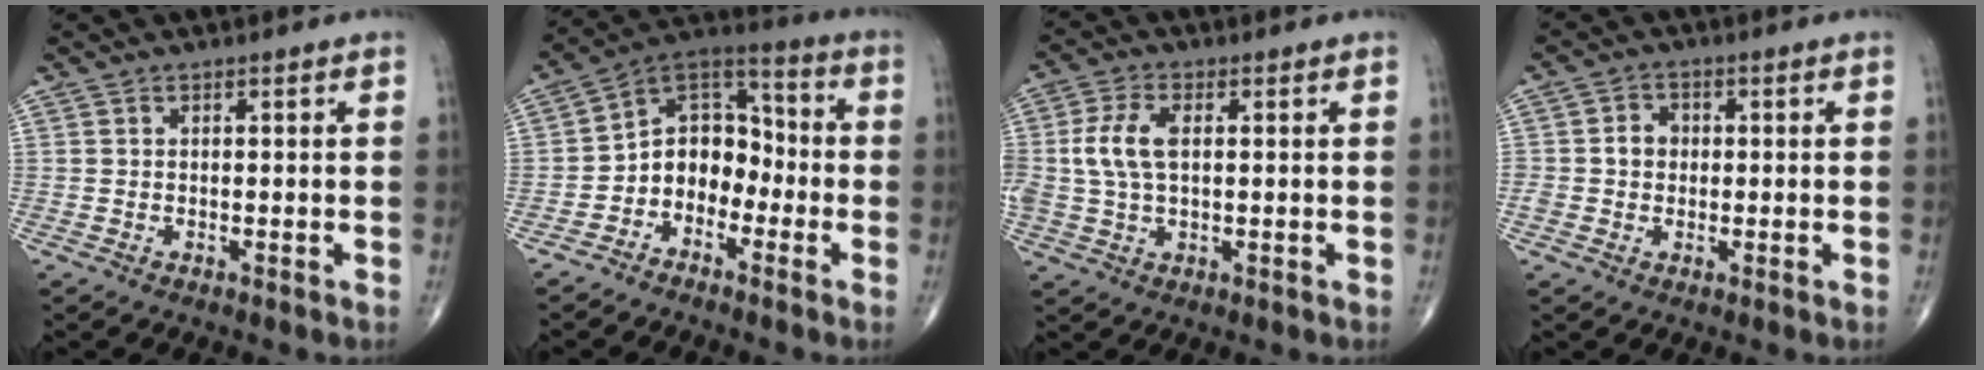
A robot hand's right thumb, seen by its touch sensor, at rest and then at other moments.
{"total": 10.4, "force": [-3.2, 8.0, 5.9], "torque": [-0.057, 0.064, -0.074]}
{"total": 7.5, "force": [0.8, 4.1, 6.2], "torque": [-0.144, 0.009, 0.016]}
{"total": 3.9, "force": [0.0, 3.4, 1.9], "torque": [-0.018, 0.010, -0.004]}